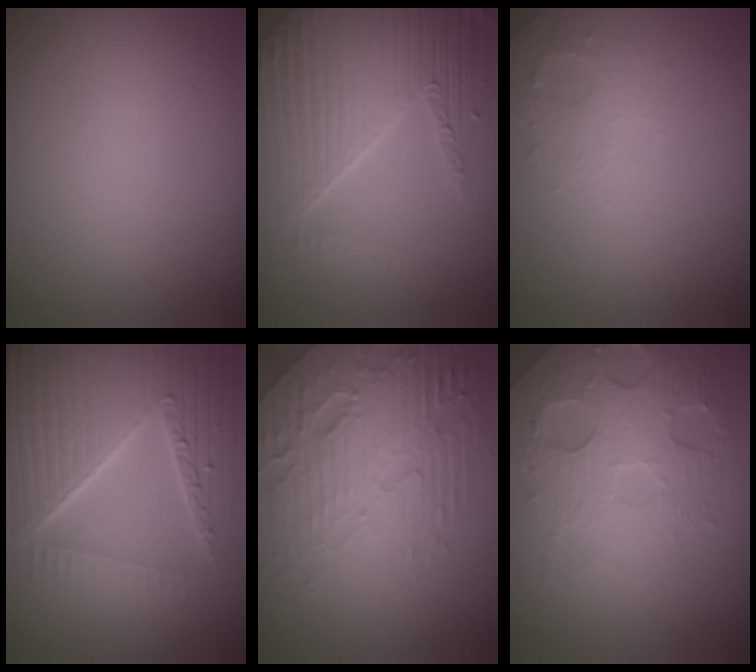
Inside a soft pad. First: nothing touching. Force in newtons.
{"total": 8.4, "press": 5.6, "slide": 6.3}
{"total": 1.8, "press": 1.7, "slide": 0.4}
{"total": 8.5, "press": 6.0, "slide": 6.1}
{"total": 7.3, "press": 5.3, "slide": 5.1}
{"total": 6.2, "press": 4.7, "slide": 4.1}